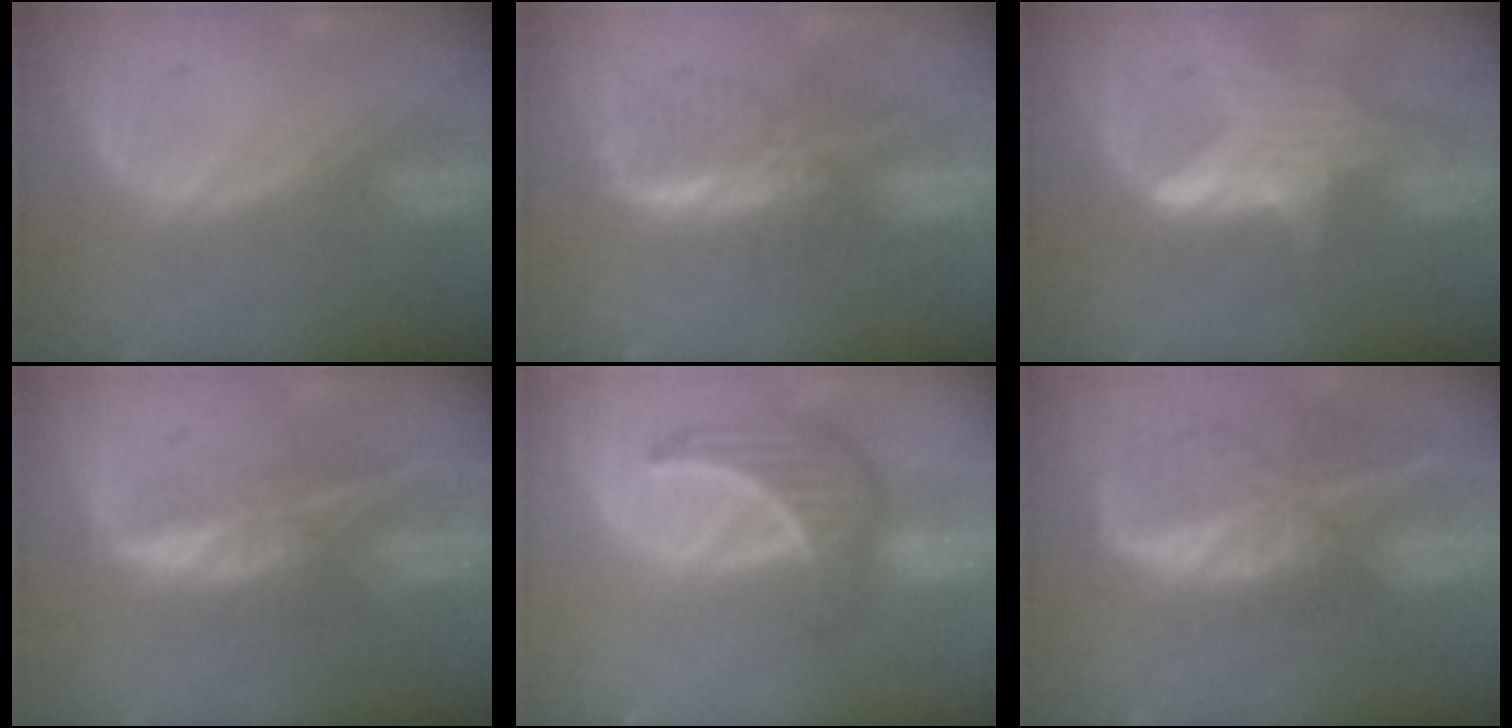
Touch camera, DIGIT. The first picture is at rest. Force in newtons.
{"total": 6.2, "press": 6.1, "slide": 0.6}
{"total": 6.1, "press": 6.1, "slide": 0.1}
{"total": 6.4, "press": 5.7, "slide": 3.1}
{"total": 6.7, "press": 6.4, "slide": 1.9}
{"total": 9.5, "press": 8.4, "slide": 4.6}